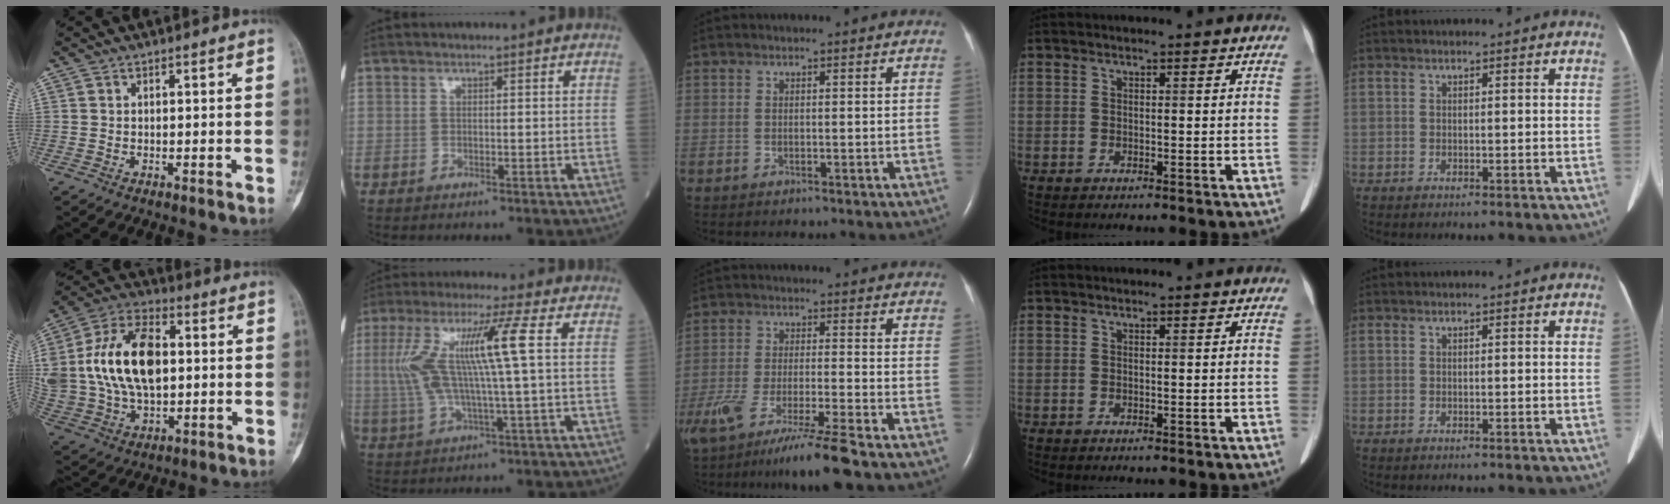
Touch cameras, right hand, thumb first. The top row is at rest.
{"thumb": {"total": 22.9, "force": [2.5, 14.3, 17.8], "torque": [-0.355, 0.012, 0.050]}, "index": {"total": 11.4, "force": [1.8, -0.3, 11.3], "torque": [-0.240, 0.020, 0.037]}, "middle": {"total": 12.7, "force": [-9.6, -1.1, 8.2], "torque": [-0.151, -0.044, -0.163]}}